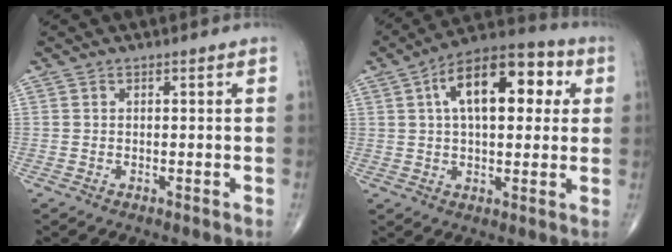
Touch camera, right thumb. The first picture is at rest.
{"total": 17.0, "force": [4.6, 8.5, 14.0], "torque": [-0.190, 0.025, 0.062]}